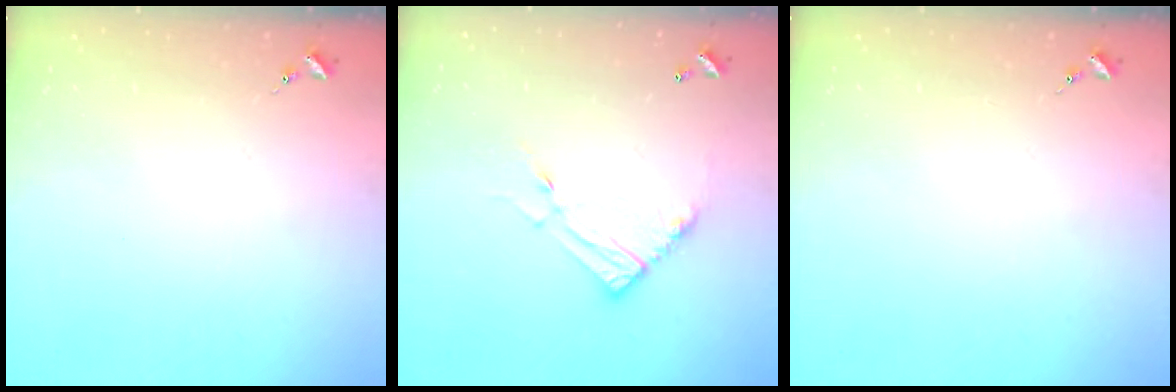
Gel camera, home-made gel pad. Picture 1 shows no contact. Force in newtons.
{"total": 11.2, "press": 11.2, "slide": 0.9}
{"total": 0.0}